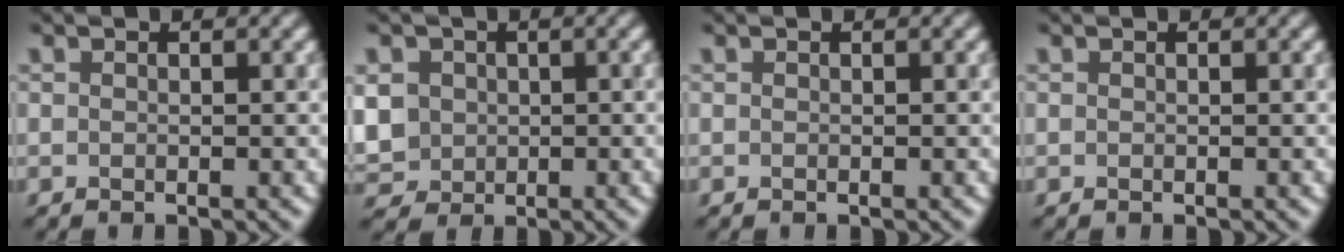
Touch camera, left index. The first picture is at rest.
{"total": 5.3, "force": [0.0, 4.7, 2.4], "torque": [-0.060, 0.008, -0.010]}
{"total": 0.0}
{"total": 0.0}